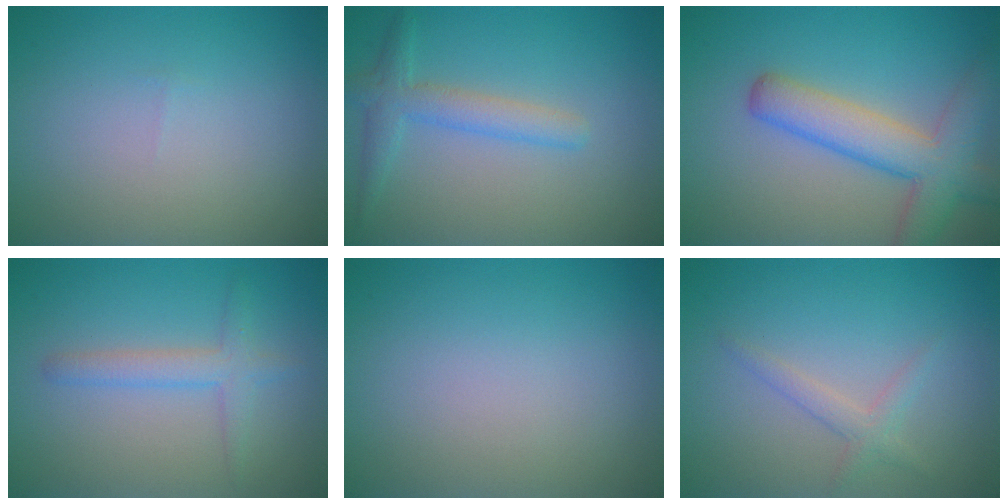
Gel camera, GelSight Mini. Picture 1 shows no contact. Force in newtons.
{"total": 2.8, "press": 2.8, "slide": 0.1}
{"total": 6.2, "press": 6.2, "slide": 0.4}
{"total": 2.3, "press": 2.3, "slide": 0.0}
{"total": 0.0}
{"total": 1.6, "press": 1.6, "slide": 0.1}